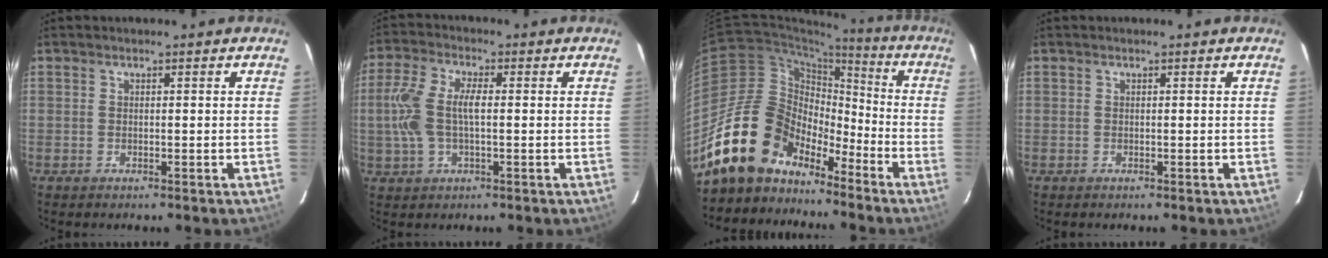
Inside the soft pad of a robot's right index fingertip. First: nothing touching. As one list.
[{"total": 9.0, "force": [0.0, 4.1, 8.0], "torque": [-0.175, 0.011, 0.001]}, {"total": 16.2, "force": [-12.3, 9.2, 5.1], "torque": [-0.105, 0.032, -0.220]}, {"total": 0.0}]